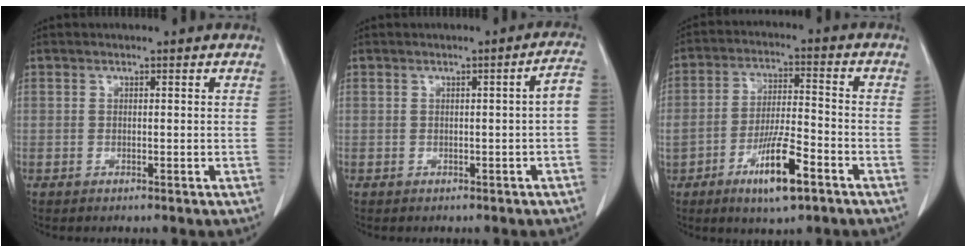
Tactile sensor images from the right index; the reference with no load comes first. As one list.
[{"total": 2.9, "force": [-0.6, 0.0, 2.9], "torque": [-0.029, 0.006, -0.007]}, {"total": 9.8, "force": [-5.3, 2.0, 8.1], "torque": [-0.150, -0.005, -0.089]}]